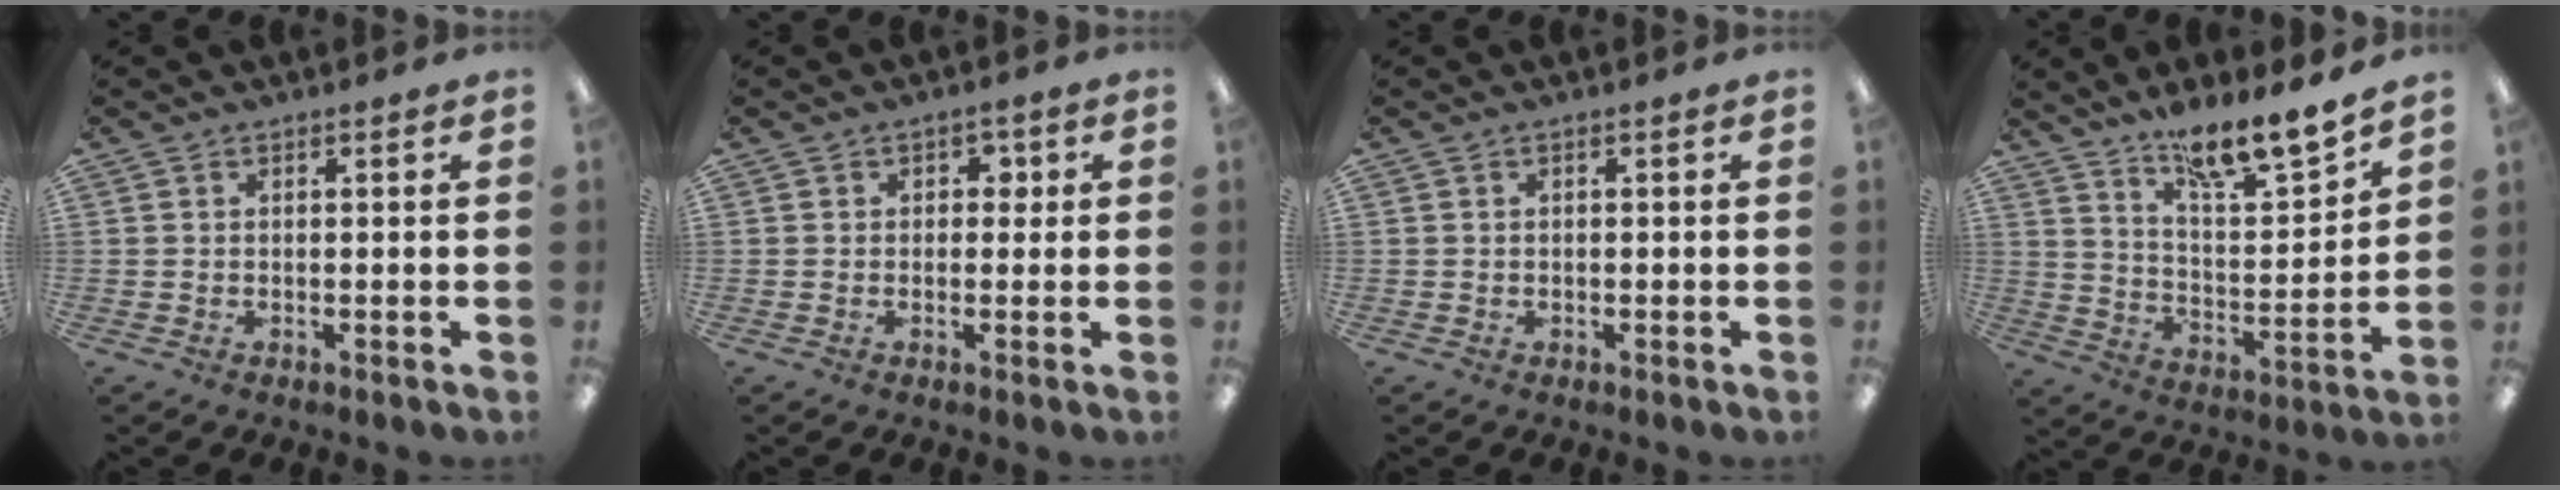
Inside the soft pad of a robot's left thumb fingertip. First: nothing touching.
{"total": 2.1, "force": [0.4, 1.7, 1.1], "torque": [-0.007, 0.003, 0.000]}
{"total": 0.0}
{"total": 13.3, "force": [11.7, 2.2, 6.0], "torque": [-0.089, -0.087, 0.199]}